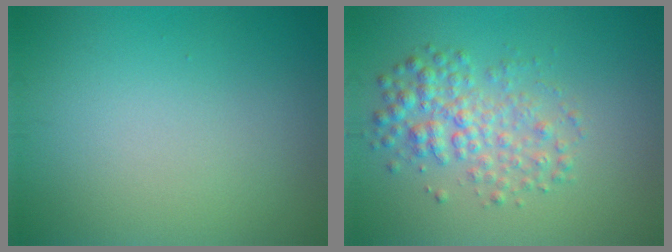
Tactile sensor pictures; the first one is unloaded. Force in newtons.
{"total": 3.8, "press": 3.8, "slide": 0.0}